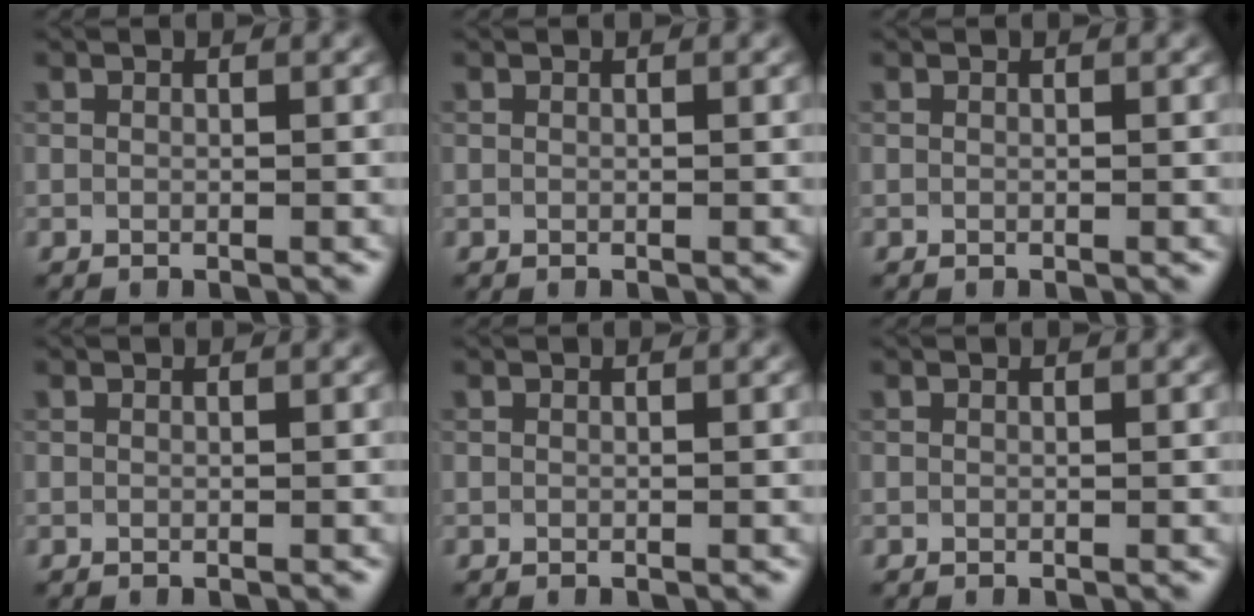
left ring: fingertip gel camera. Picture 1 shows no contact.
{"total": 0.0}
{"total": 0.0}
{"total": 0.0}
{"total": 0.0}
{"total": 0.0}